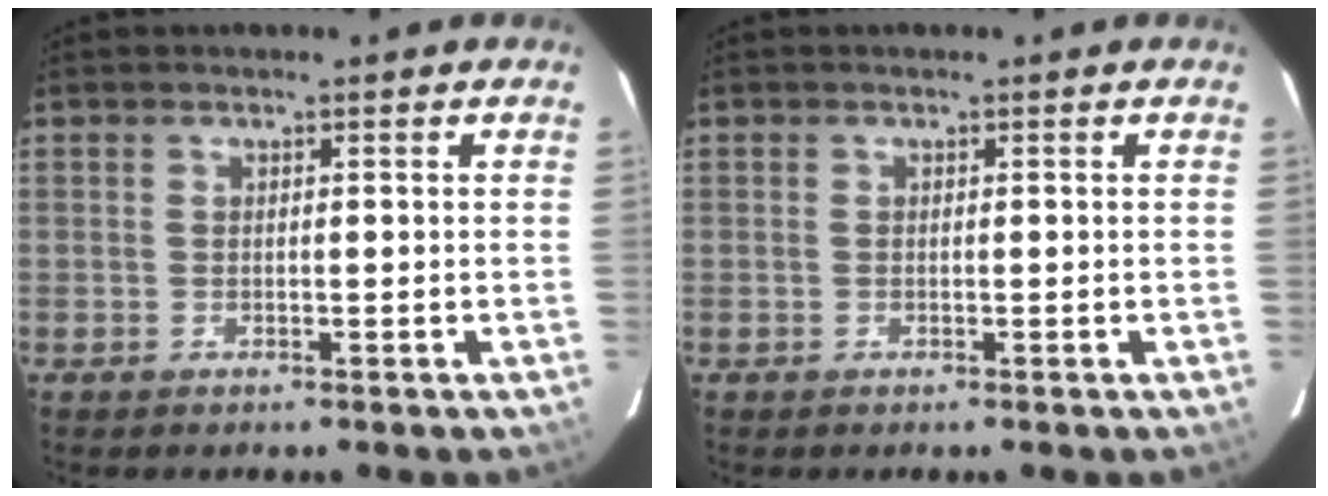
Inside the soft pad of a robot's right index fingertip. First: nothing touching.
{"total": 0.0}